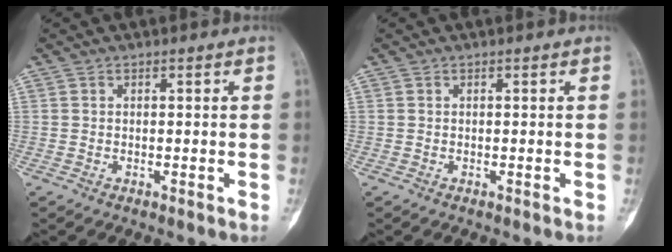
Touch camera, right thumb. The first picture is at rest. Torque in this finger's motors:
{"motor_torque": [0.18, 0.04, 0.10, -0.09, 0.03]}